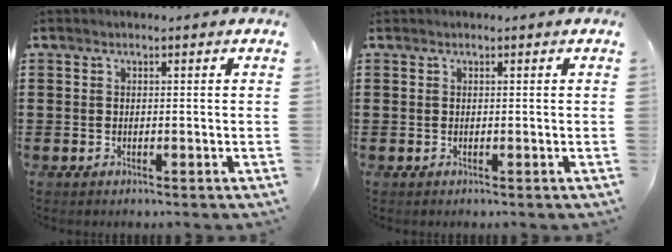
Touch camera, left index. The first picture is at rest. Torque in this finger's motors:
{"motor_torque": [0.13, -0.17, 0.01, 0.01]}